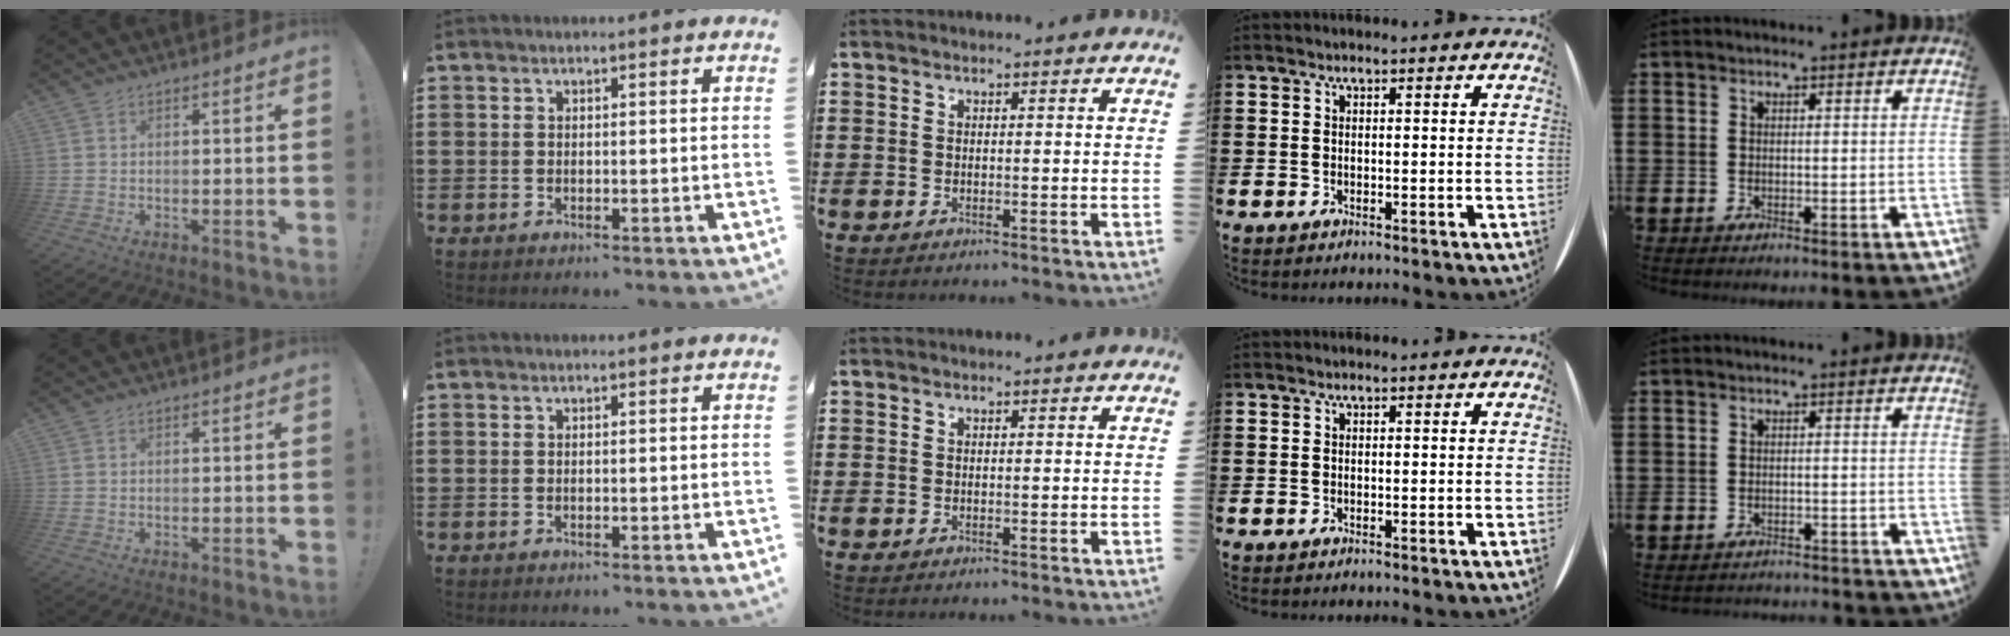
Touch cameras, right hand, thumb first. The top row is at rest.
{"little": {"total": 1.2, "force": [-1.2, 0.0, 0.0], "torque": [-0.003, 0.002, -0.024]}}